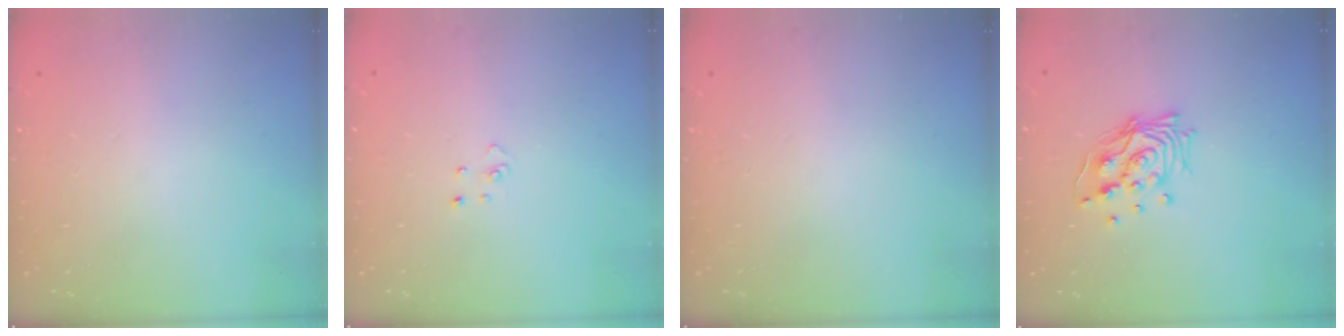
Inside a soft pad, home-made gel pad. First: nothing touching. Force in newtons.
{"total": 2.7, "press": 2.7, "slide": 0.3}
{"total": 0.0}
{"total": 12.9, "press": 12.8, "slide": 1.1}